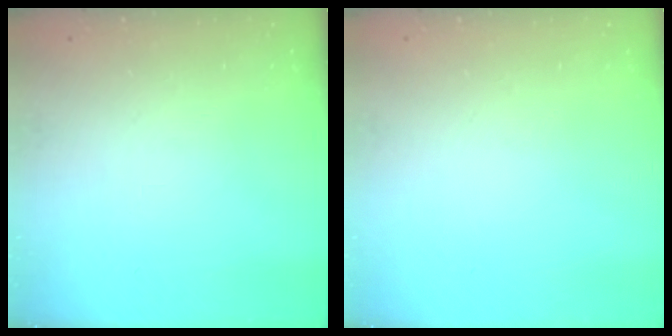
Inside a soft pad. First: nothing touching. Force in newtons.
{"total": 0.0}